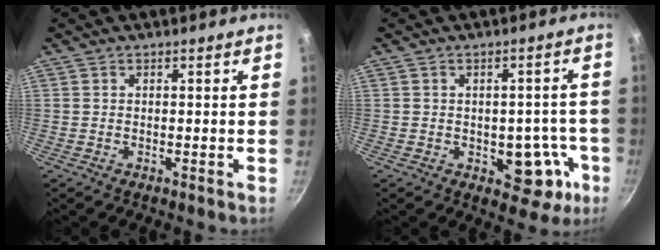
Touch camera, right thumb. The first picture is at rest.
{"total": 9.4, "force": [-3.0, 6.1, 6.5], "torque": [-0.022, 0.025, -0.033]}